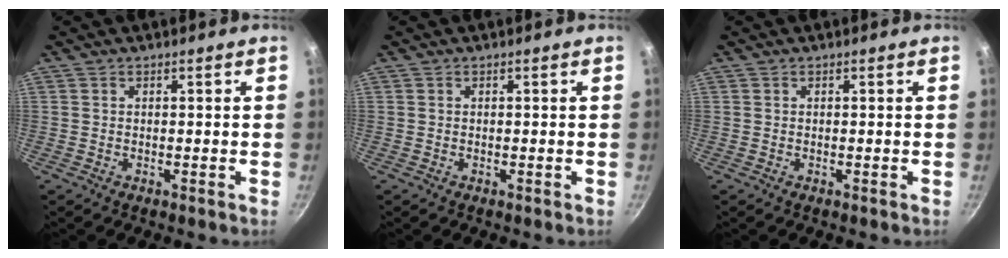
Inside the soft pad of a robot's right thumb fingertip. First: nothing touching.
{"total": 0.0}
{"total": 0.0}